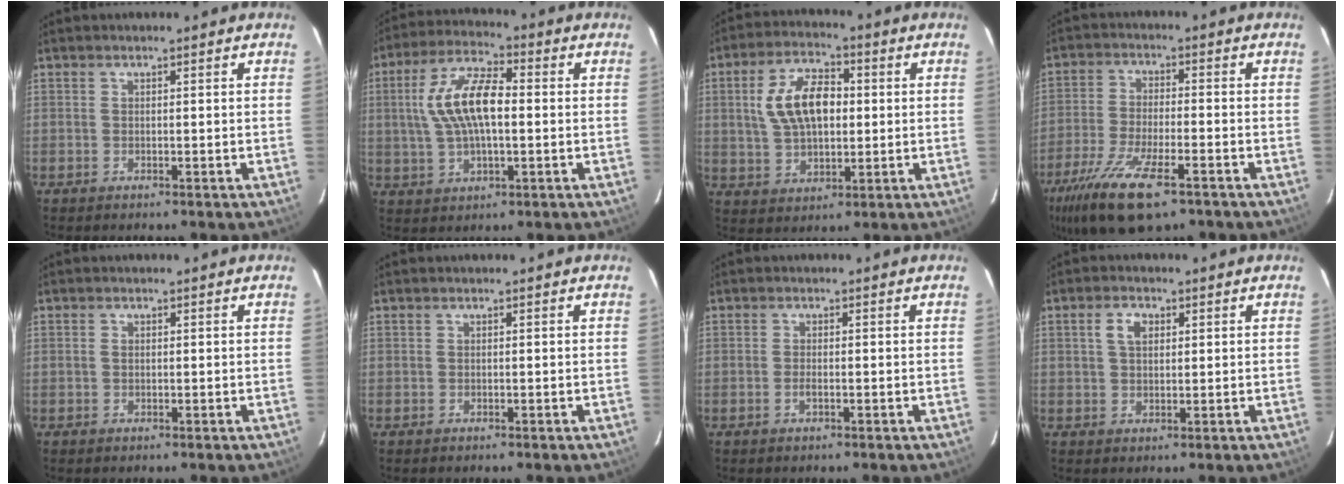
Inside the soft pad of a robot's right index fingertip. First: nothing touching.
{"total": 12.4, "force": [0.8, 5.1, 11.3], "torque": [-0.224, 0.017, 0.016]}
{"total": 11.8, "force": [1.7, 6.6, 9.7], "torque": [-0.185, 0.019, 0.034]}
{"total": 15.6, "force": [-9.8, 4.9, 11.1], "torque": [-0.239, -0.048, -0.182]}
{"total": 0.7, "force": [0.1, 0.6, 0.4], "torque": [-0.007, 0.002, 0.001]}
{"total": 0.0}
{"total": 1.2, "force": [-0.5, 0.3, 1.0], "torque": [-0.021, 0.000, -0.010]}
{"total": 3.6, "force": [1.3, 2.3, 2.5], "torque": [-0.045, 0.010, 0.023]}